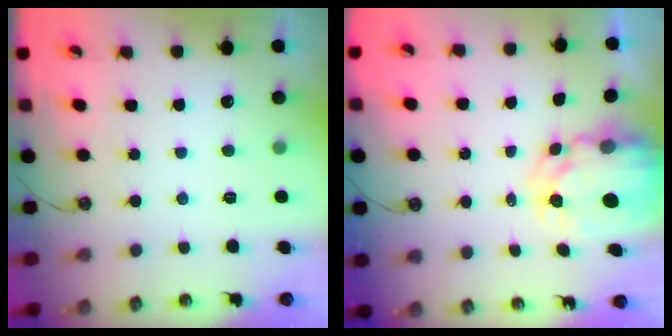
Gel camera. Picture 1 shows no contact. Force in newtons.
{"total": 7.7, "press": 7.7, "slide": 0.6}